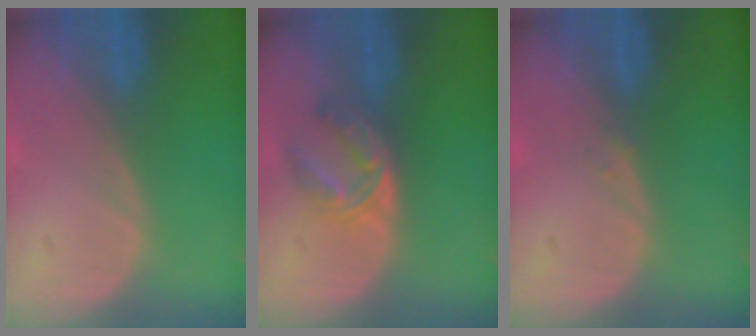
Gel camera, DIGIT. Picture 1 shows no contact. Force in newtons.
{"total": 5.9, "press": 4.8, "slide": 3.4}
{"total": 0.6, "press": 0.5, "slide": 0.3}